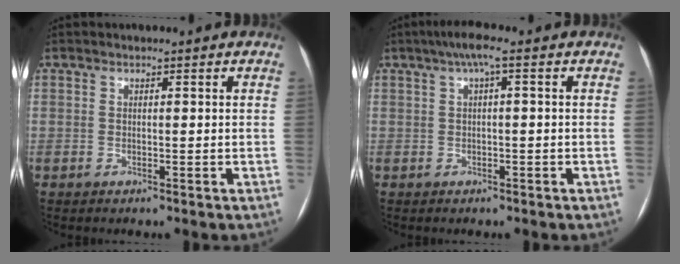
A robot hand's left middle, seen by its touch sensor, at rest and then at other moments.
{"total": 3.4, "force": [1.2, 0.3, 3.1], "torque": [-0.054, 0.021, 0.022]}